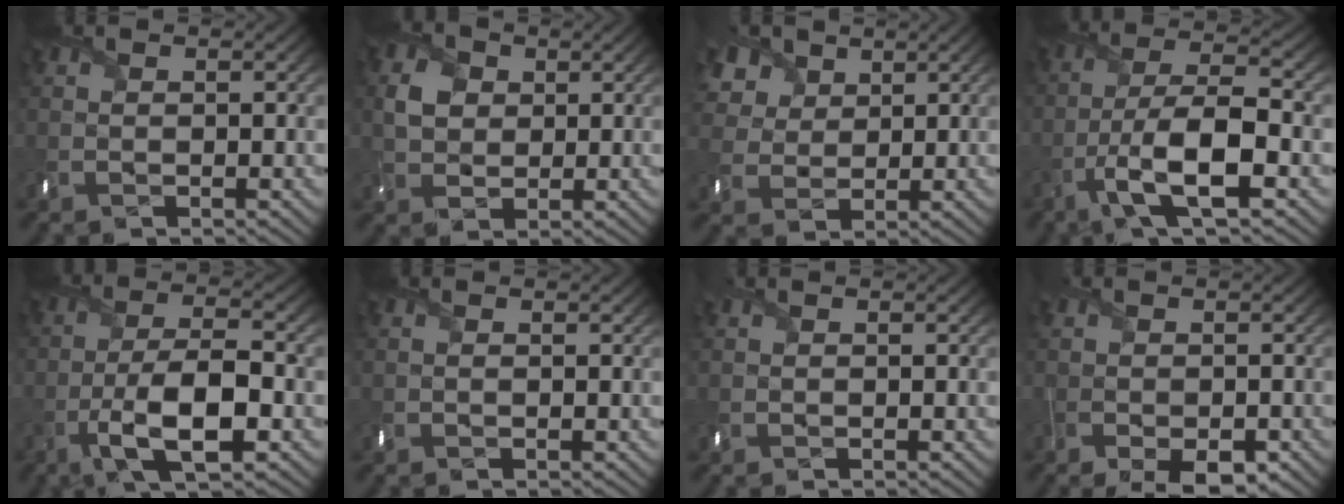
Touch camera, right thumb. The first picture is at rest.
{"total": 3.8, "force": [1.0, 3.1, 2.0], "torque": [-0.047, 0.003, 0.016]}
{"total": 6.7, "force": [3.7, 4.7, 2.9], "torque": [-0.101, 0.014, 0.063]}
{"total": 9.4, "force": [-4.4, 2.4, 7.9], "torque": [-0.148, 0.002, -0.094]}
{"total": 8.7, "force": [-3.7, 2.7, 7.5], "torque": [-0.136, 0.000, -0.072]}
{"total": 0.7, "force": [0.0, 0.3, 0.6], "torque": [-0.010, 0.001, 0.001]}
{"total": 0.0}
{"total": 4.1, "force": [-2.3, 2.0, 2.7], "torque": [-0.059, -0.013, -0.040]}